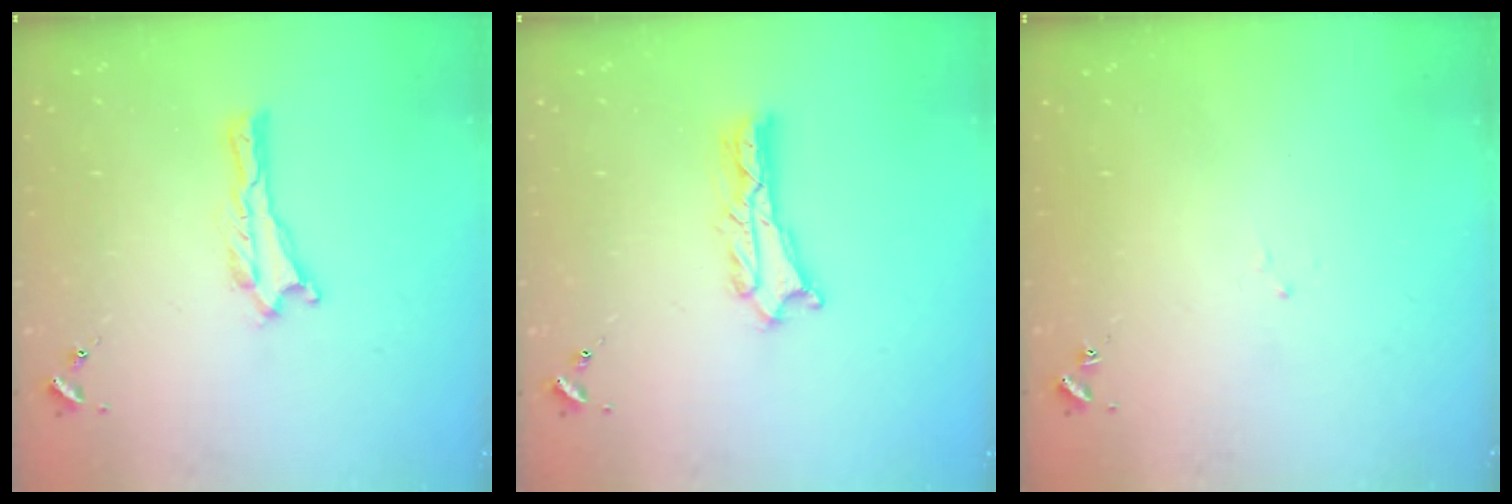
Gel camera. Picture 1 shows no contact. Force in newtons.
{"total": 2.4, "press": 2.4, "slide": 0.2}
{"total": 1.1, "press": 1.0, "slide": 0.2}